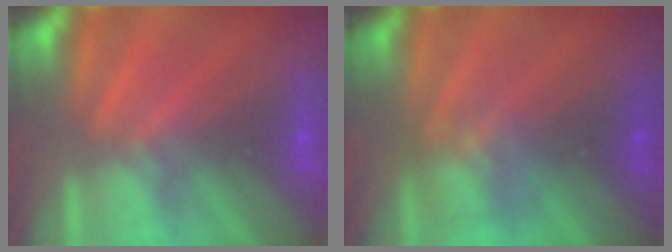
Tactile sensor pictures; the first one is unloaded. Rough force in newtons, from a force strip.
{"total": 2.4}